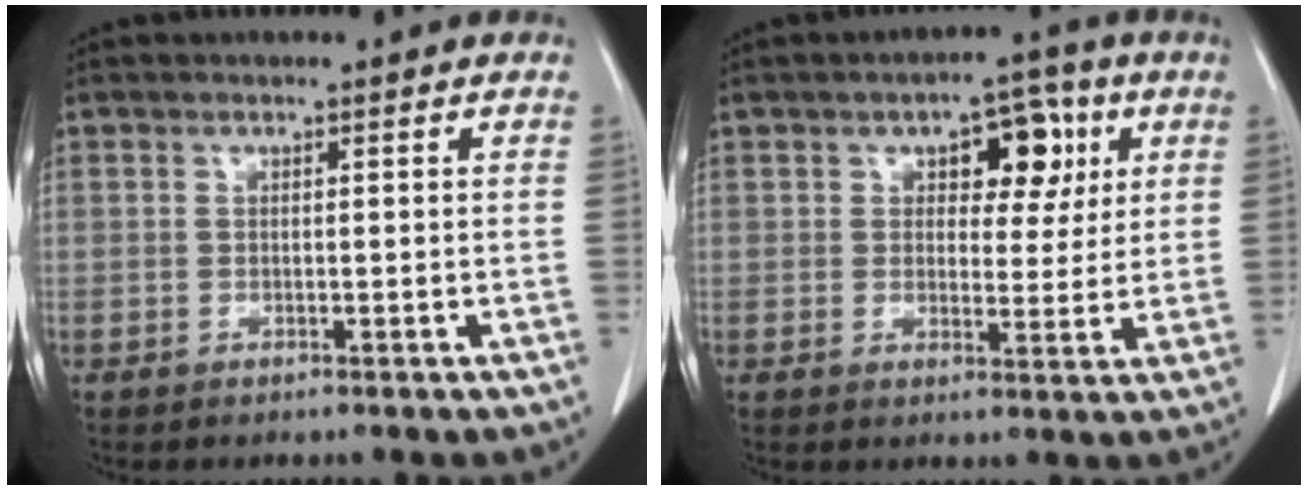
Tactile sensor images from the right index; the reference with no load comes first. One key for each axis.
{"total": 7.5, "fx": 2.9, "fy": 3.9, "fz": 5.8, "tx": -0.068, "ty": 0.019, "tz": 0.040}